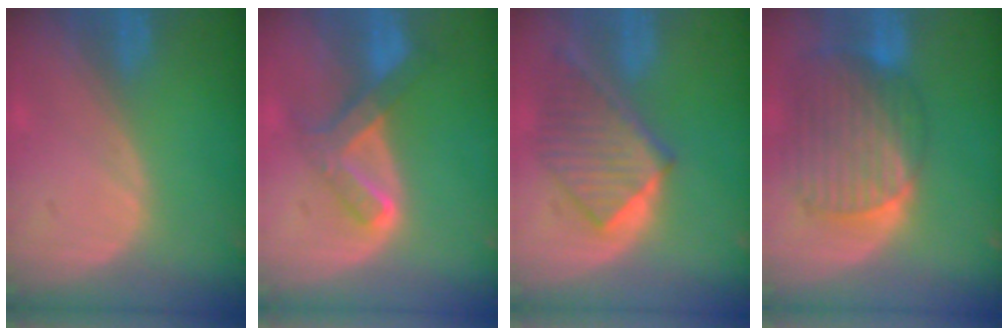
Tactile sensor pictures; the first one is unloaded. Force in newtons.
{"total": 6.6, "press": 5.8, "slide": 3.0}
{"total": 7.6, "press": 7.5, "slide": 1.1}
{"total": 10.7, "press": 9.1, "slide": 5.6}